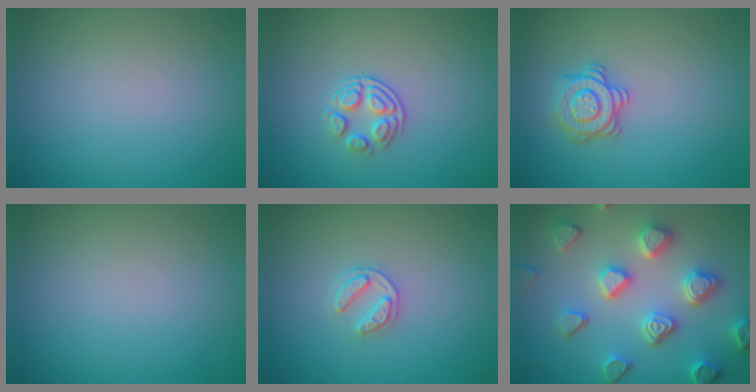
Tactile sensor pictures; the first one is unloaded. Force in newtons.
{"total": 2.4, "press": 1.8, "slide": 1.6}
{"total": 2.8, "press": 2.8, "slide": 0.4}
{"total": 0.0}
{"total": 2.0, "press": 2.0, "slide": 0.3}
{"total": 5.6, "press": 5.2, "slide": 2.1}